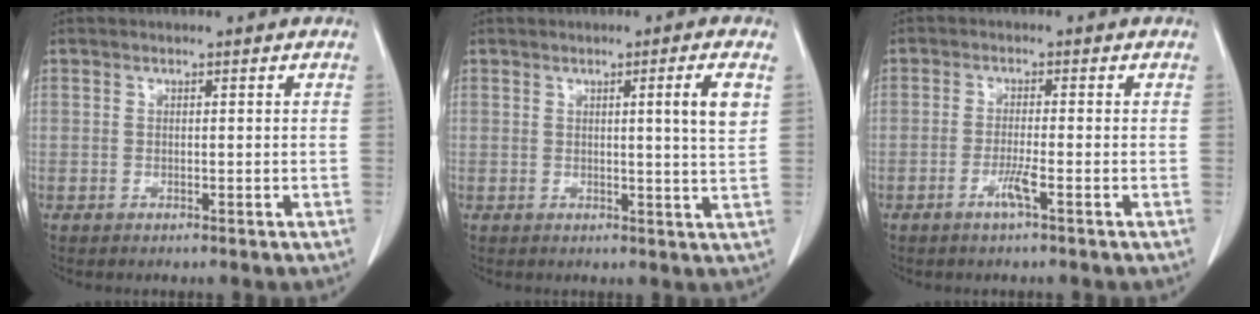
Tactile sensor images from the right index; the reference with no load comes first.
{"total": 4.7, "force": [1.5, -0.7, 4.4], "torque": [-0.061, -0.010, 0.018]}
{"total": 2.7, "force": [-1.4, -0.3, 2.3], "torque": [-0.048, -0.005, -0.029]}